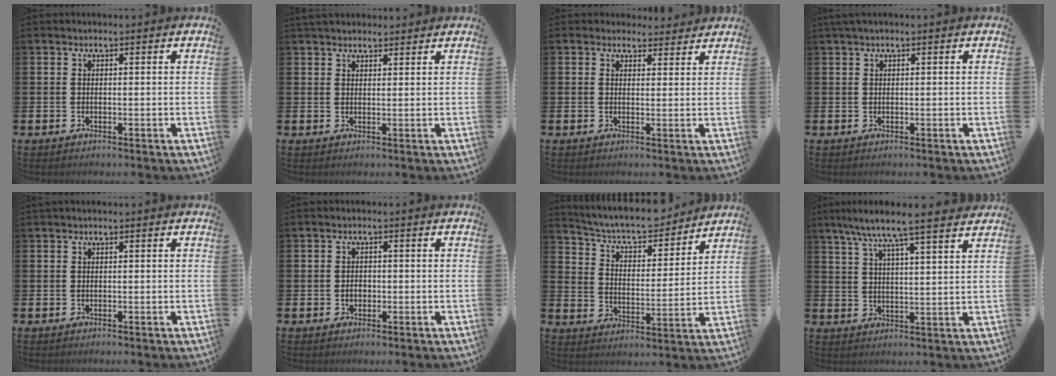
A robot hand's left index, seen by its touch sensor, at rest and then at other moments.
{"total": 2.5, "force": [2.4, 0.8, 0.4], "torque": [0.001, -0.008, 0.041]}
{"total": 2.7, "force": [2.5, 1.0, -0.1], "torque": [0.006, -0.011, 0.043]}
{"total": 0.7, "force": [0.4, 0.0, 0.6], "torque": [-0.017, 0.004, 0.008]}
{"total": 0.0}
{"total": 1.6, "force": [-0.3, 1.3, 0.9], "torque": [-0.008, 0.002, -0.010]}
{"total": 7.0, "force": [6.6, 1.6, 1.8], "torque": [-0.063, -0.049, 0.111]}
{"total": 7.4, "force": [6.6, 0.0, 3.4], "torque": [-0.081, -0.036, 0.112]}